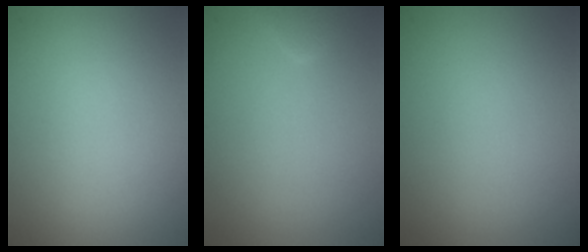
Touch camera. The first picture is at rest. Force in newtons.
{"total": 1.3, "press": 1.3, "slide": 0.1}
{"total": 0.0}